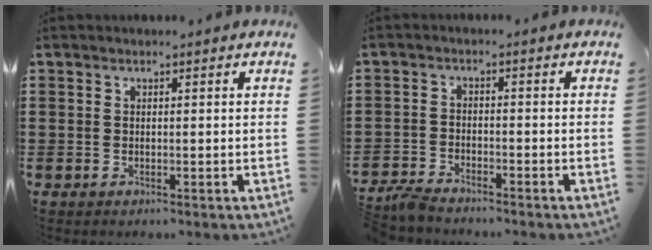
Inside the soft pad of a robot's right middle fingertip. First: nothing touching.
{"total": 2.9, "force": [-2.8, 0.3, 0.6], "torque": [-0.028, 0.000, -0.063]}